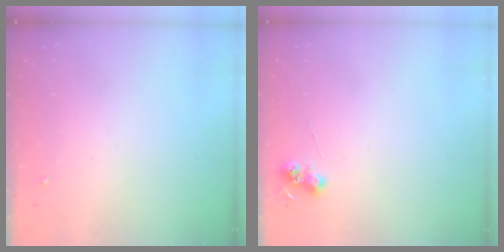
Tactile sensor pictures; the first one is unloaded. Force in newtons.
{"total": 6.2, "press": 6.2, "slide": 0.5}